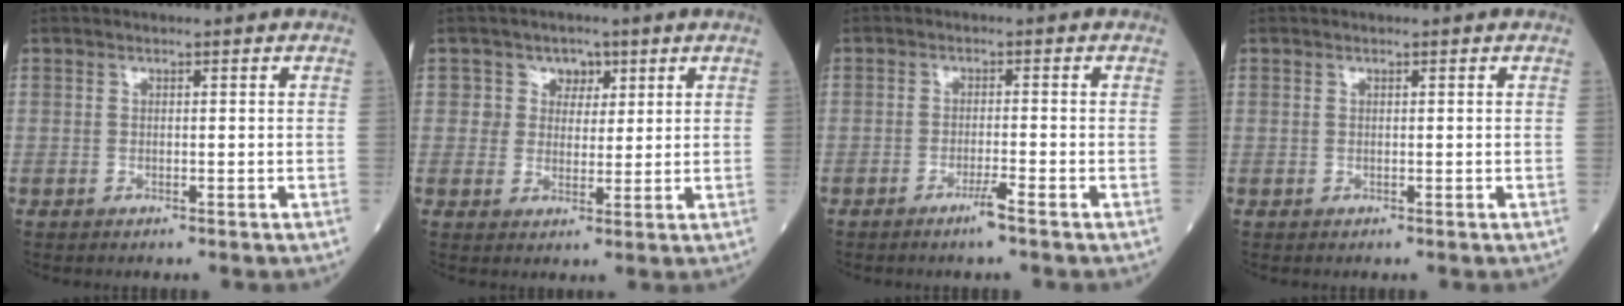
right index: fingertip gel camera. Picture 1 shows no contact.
{"total": 4.0, "force": [1.7, 3.6, 0.3], "torque": [0.013, 0.003, 0.022]}
{"total": 2.6, "force": [-1.7, -0.5, 1.8], "torque": [-0.037, -0.005, -0.034]}
{"total": 0.0}